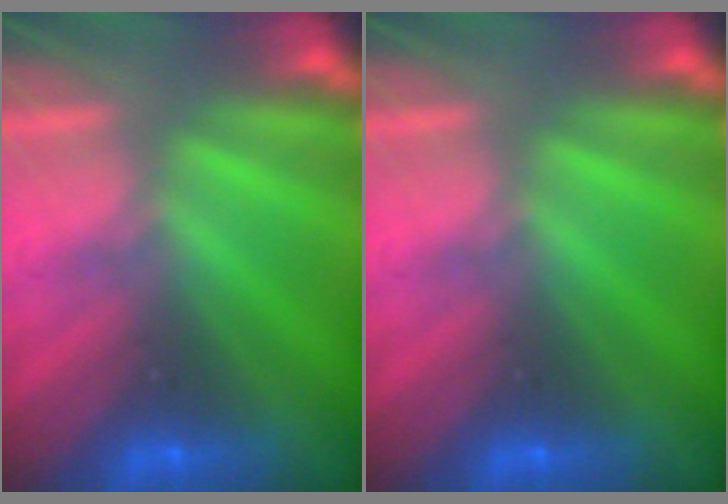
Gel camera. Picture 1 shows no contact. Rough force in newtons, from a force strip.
{"total": 0.0}